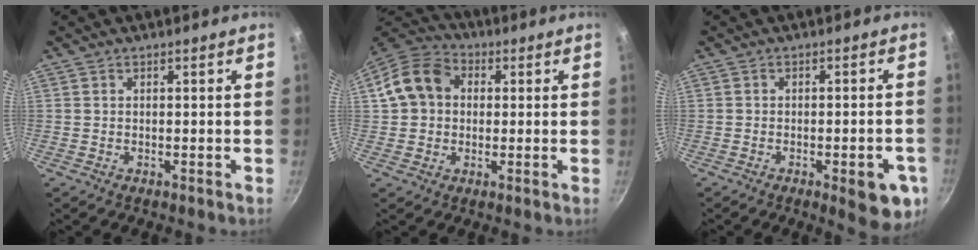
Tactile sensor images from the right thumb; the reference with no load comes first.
{"total": 11.1, "force": [1.6, 9.1, 6.2], "torque": [-0.090, 0.024, 0.009]}
{"total": 9.2, "force": [-3.6, 3.1, 7.9], "torque": [-0.067, 0.013, -0.041]}